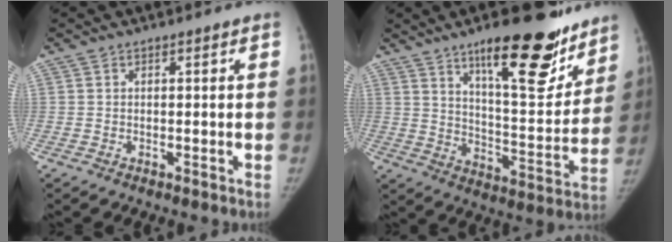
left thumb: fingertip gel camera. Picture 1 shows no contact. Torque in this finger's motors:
{"motor_torque": [1.01, -0.69, 1.58, -1.19, 0.32]}